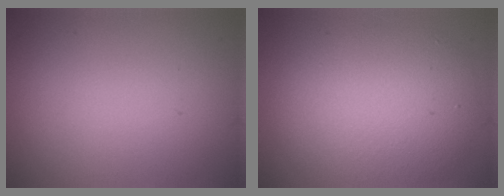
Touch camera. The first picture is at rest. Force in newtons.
{"total": 6.5, "press": 6.5, "slide": 0.6}